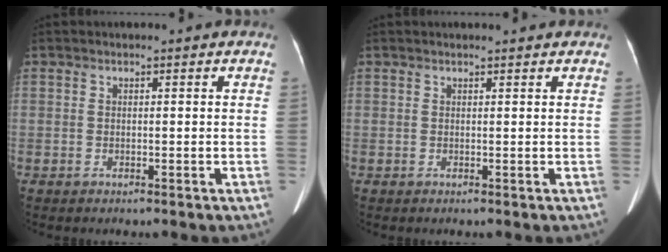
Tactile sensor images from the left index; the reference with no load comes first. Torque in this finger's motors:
{"motor_torque": [-0.47, 0.23, -0.33, -0.06]}